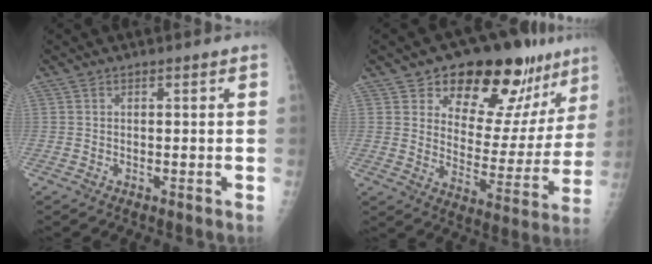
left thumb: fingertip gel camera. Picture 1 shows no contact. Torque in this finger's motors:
{"motor_torque": [0.22, 0.22, 0.16, -0.18, 0.10]}